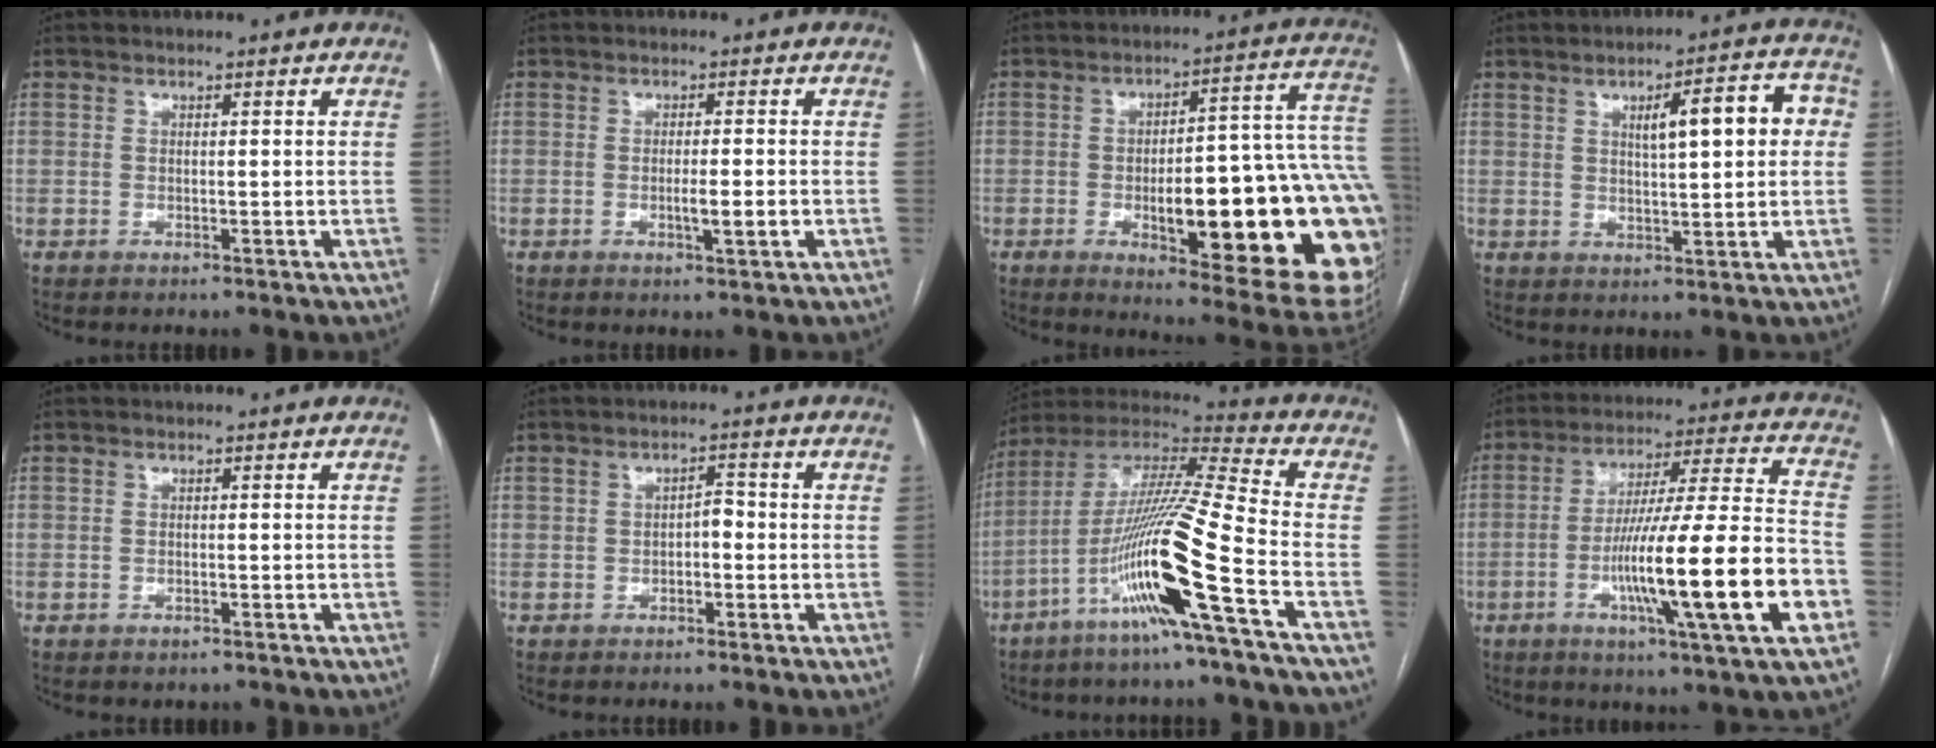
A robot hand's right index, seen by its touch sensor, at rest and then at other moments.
{"total": 3.1, "force": [-0.8, 0.2, 3.0], "torque": [-0.052, -0.005, -0.013]}
{"total": 29.4, "force": [-6.1, 5.9, 28.2], "torque": [-0.277, 0.010, -0.074]}
{"total": 9.7, "force": [2.3, 2.3, 9.1], "torque": [-0.128, 0.024, 0.033]}
{"total": 1.0, "force": [-0.6, 0.6, 0.3], "torque": [-0.011, 0.000, -0.006]}
{"total": 2.4, "force": [-0.4, 1.3, 1.9], "torque": [-0.030, 0.013, -0.008]}
{"total": 18.6, "force": [-7.8, -1.5, 16.8], "torque": [-0.336, -0.017, -0.155]}
{"total": 22.0, "force": [-6.7, 0.2, 21.0], "torque": [-0.324, -0.012, -0.111]}